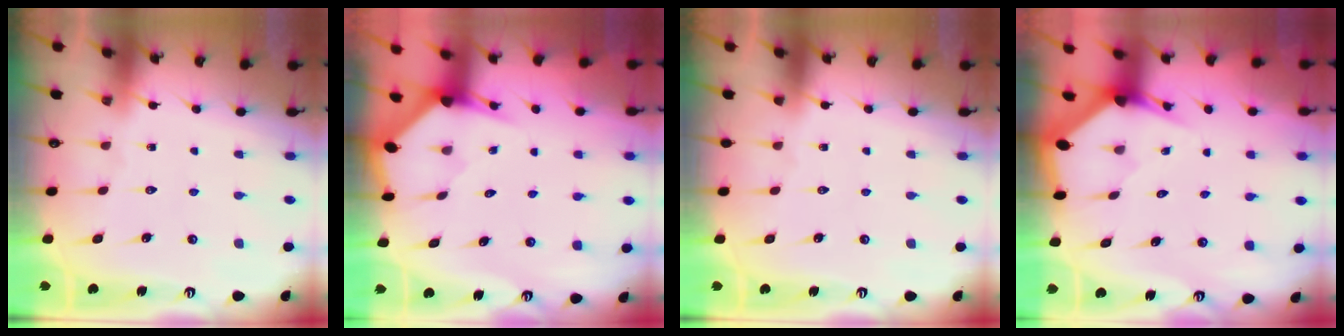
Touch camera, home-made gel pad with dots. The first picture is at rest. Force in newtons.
{"total": 2.9, "press": 2.9, "slide": 0.2}
{"total": 0.0}
{"total": 3.0, "press": 3.0, "slide": 0.2}